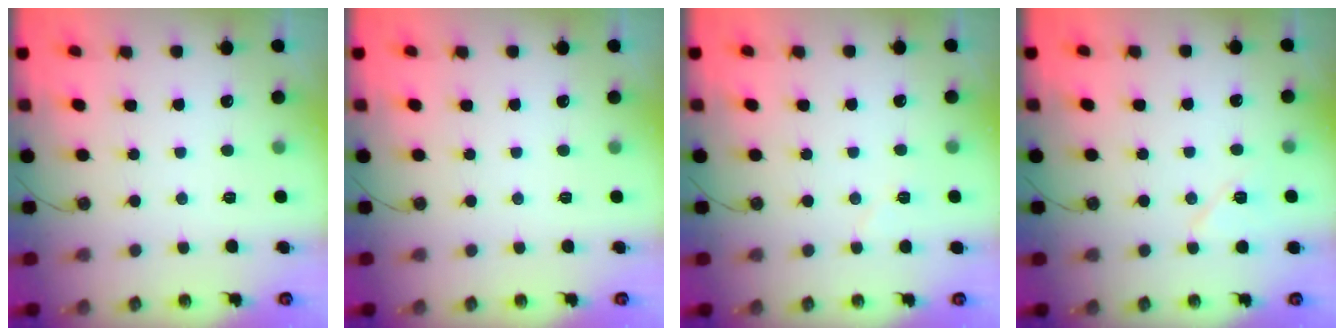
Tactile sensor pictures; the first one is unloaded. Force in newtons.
{"total": 0.0}
{"total": 4.2, "press": 4.0, "slide": 1.4}
{"total": 7.2, "press": 7.2, "slide": 0.6}